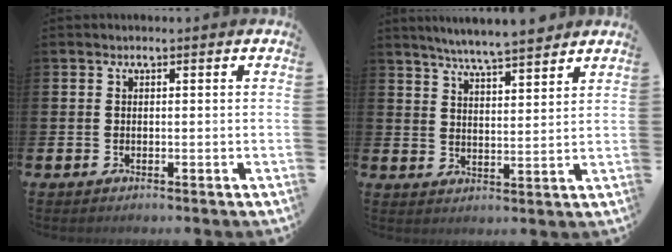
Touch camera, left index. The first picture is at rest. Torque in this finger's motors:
{"motor_torque": [0.91, -0.90, 0.26, 0.11]}